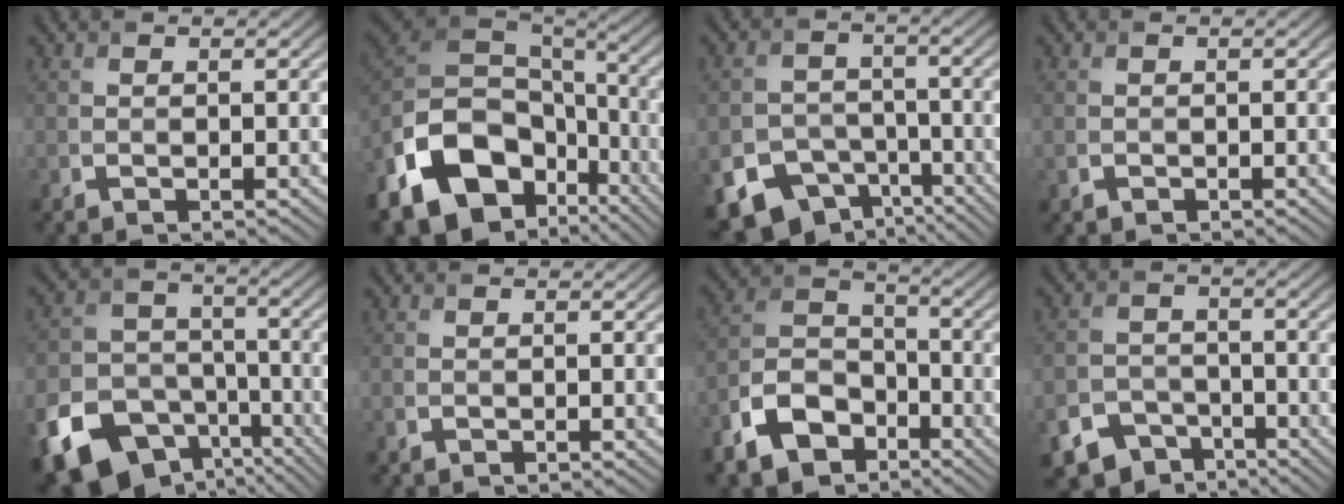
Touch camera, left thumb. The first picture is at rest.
{"total": 19.3, "force": [-8.5, 13.7, 10.7], "torque": [-0.267, -0.035, -0.131]}
{"total": 12.5, "force": [-7.8, 8.7, 4.5], "torque": [-0.099, -0.037, -0.116]}
{"total": 0.6, "force": [-0.3, 0.5, 0.1], "torque": [-0.003, -0.004, -0.006]}
{"total": 17.9, "force": [-10.2, 12.9, 7.1], "torque": [-0.186, -0.076, -0.157]}
{"total": 0.0}
{"total": 10.4, "force": [-6.4, 6.3, 5.1], "torque": [-0.123, -0.012, -0.139]}
{"total": 7.3, "force": [-5.2, 4.7, 2.1], "torque": [-0.045, -0.018, -0.091]}